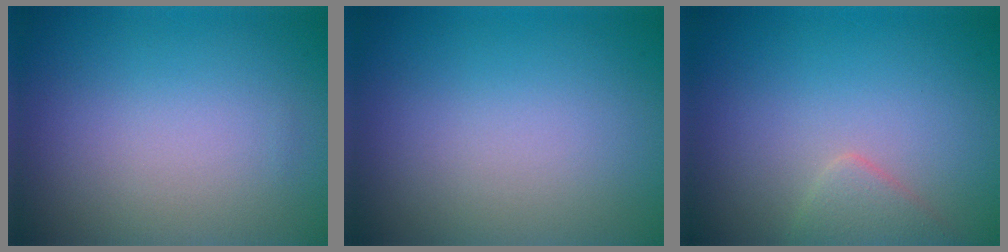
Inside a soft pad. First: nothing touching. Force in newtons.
{"total": 0.0}
{"total": 1.9, "press": 1.9, "slide": 0.0}